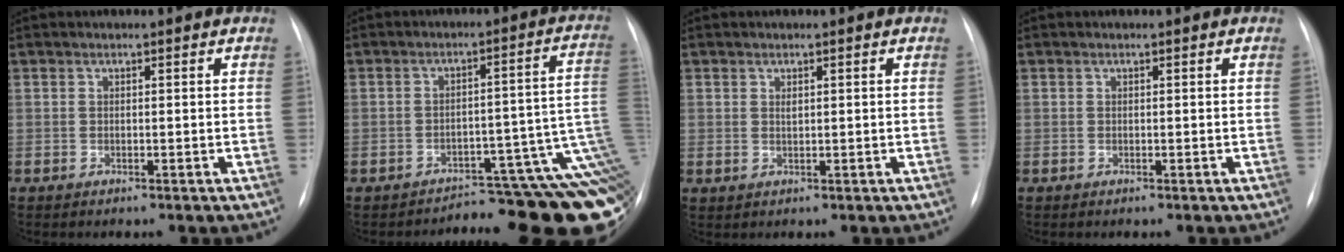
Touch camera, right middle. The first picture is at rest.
{"total": 13.0, "force": [-9.1, 3.1, 8.8], "torque": [-0.017, 0.074, -0.093]}
{"total": 0.7, "force": [0.5, 0.2, 0.5], "torque": [-0.009, 0.003, 0.012]}
{"total": 0.0}